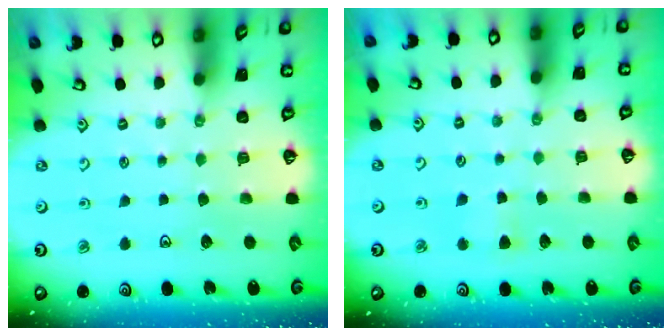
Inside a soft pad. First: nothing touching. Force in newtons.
{"total": 2.8, "press": 2.8, "slide": 0.5}